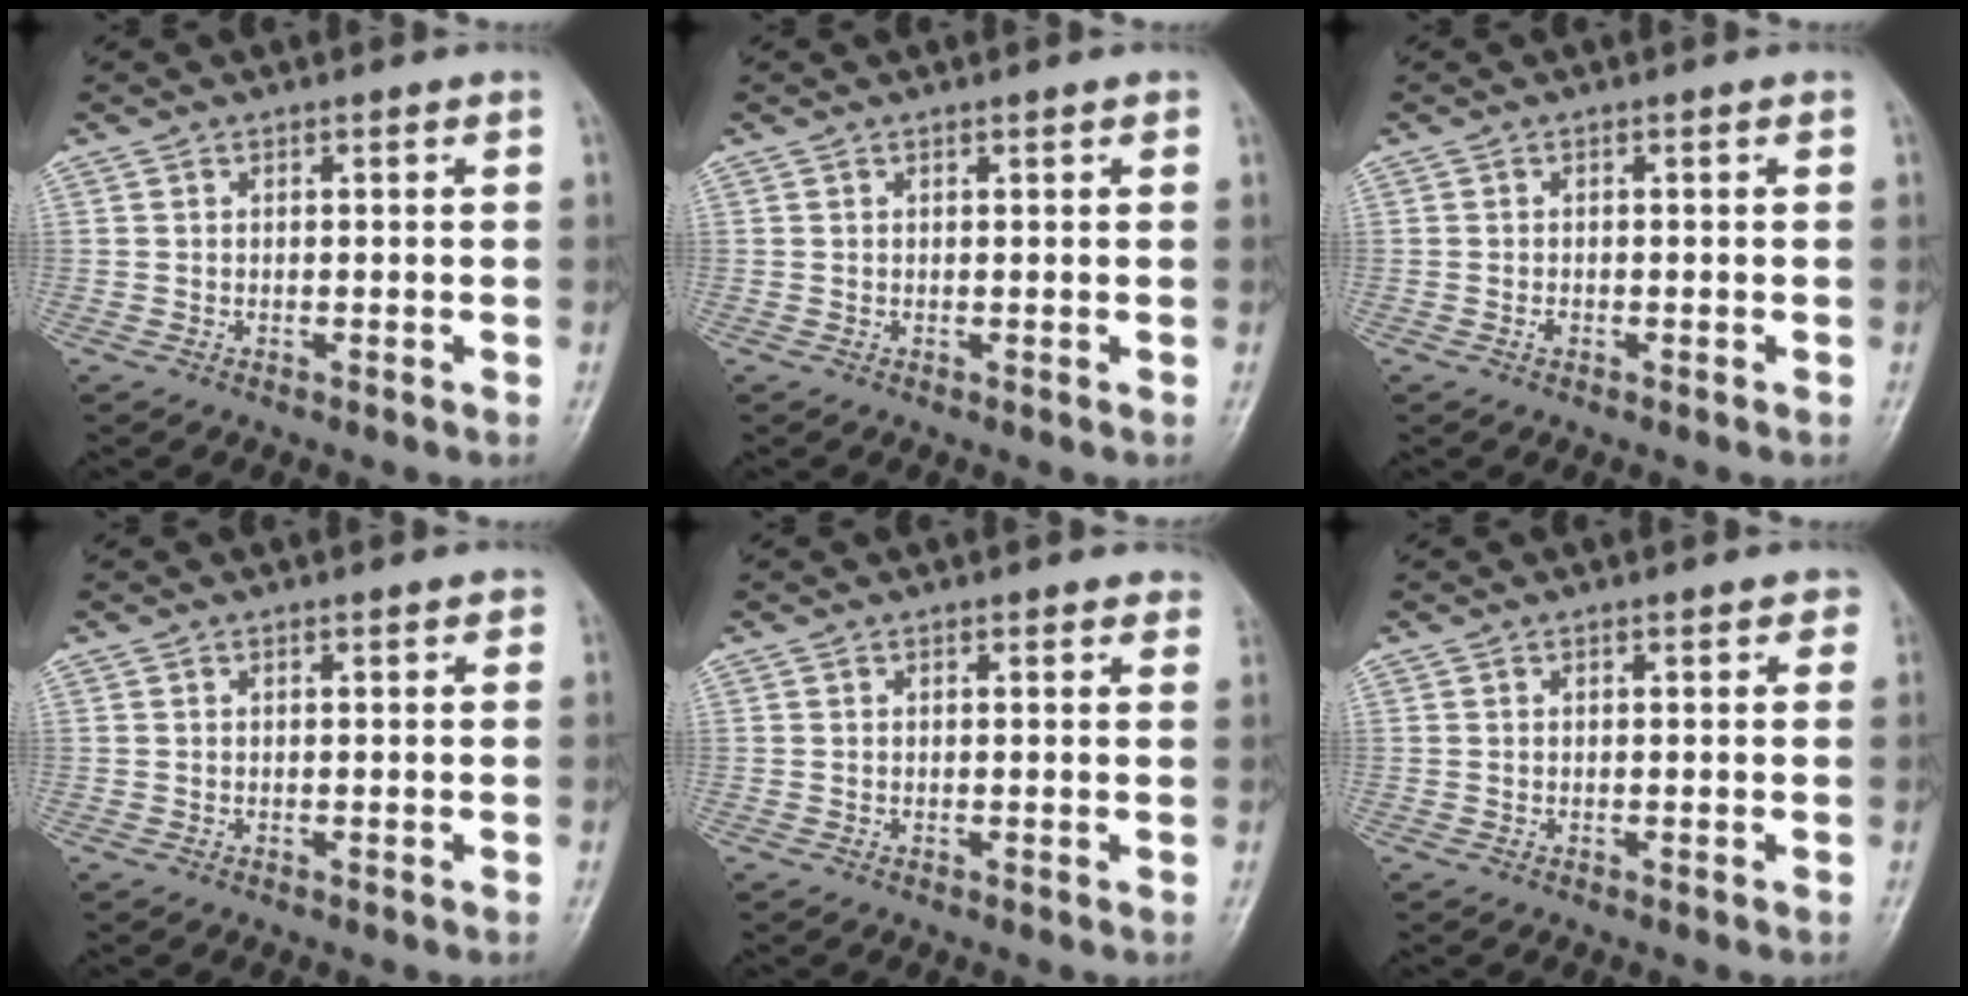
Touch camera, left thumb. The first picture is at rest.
{"total": 0.6, "force": [0.4, 0.2, 0.5], "torque": [-0.006, 0.000, 0.003]}
{"total": 0.8, "force": [-0.3, 0.4, 0.5], "torque": [-0.009, 0.003, -0.005]}
{"total": 1.0, "force": [0.6, 0.4, 0.6], "torque": [-0.007, 0.000, 0.004]}
{"total": 2.8, "force": [2.4, 1.1, 1.0], "torque": [0.011, -0.003, 0.015]}
{"total": 1.5, "force": [1.0, 0.8, 0.9], "torque": [0.000, -0.001, 0.007]}